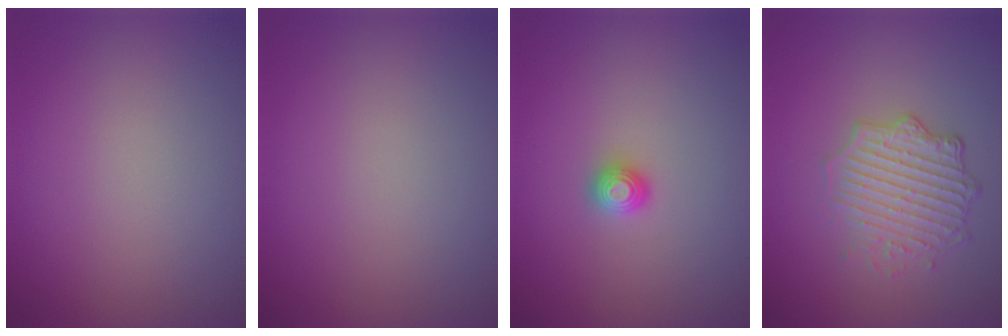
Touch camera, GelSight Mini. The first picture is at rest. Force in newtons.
{"total": 0.0}
{"total": 1.2, "press": 1.2, "slide": 0.1}
{"total": 4.8, "press": 3.6, "slide": 3.2}